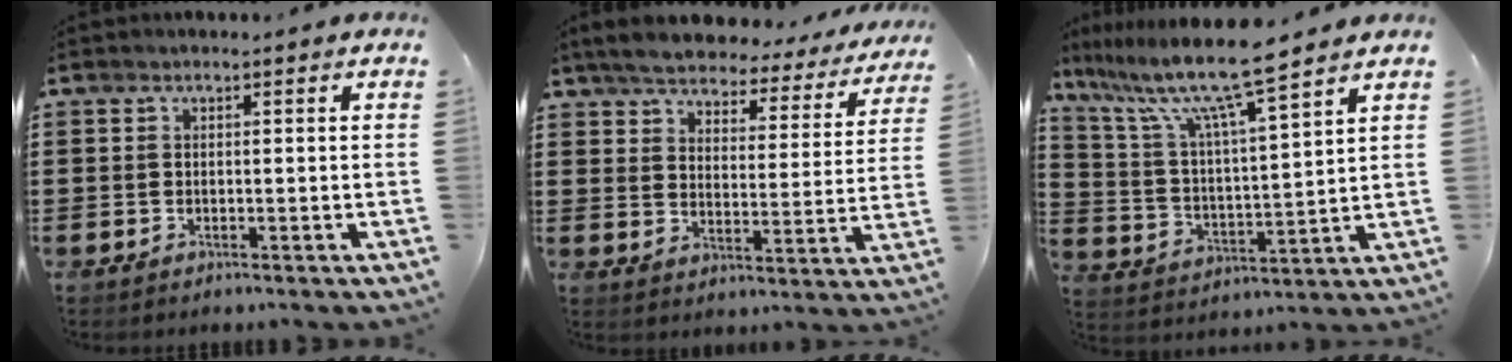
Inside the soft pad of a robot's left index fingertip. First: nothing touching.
{"total": 4.8, "force": [4.6, 0.7, 1.1], "torque": [-0.049, -0.031, 0.076]}
{"total": 10.8, "force": [9.0, -0.1, 6.1], "torque": [-0.151, -0.048, 0.150]}